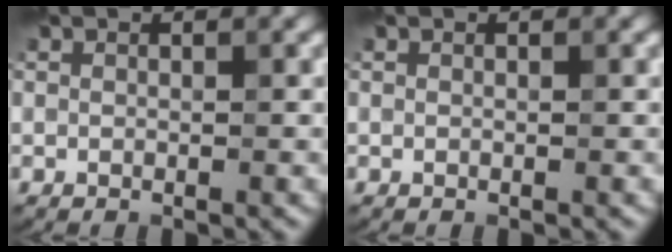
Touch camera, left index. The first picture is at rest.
{"total": 0.0}